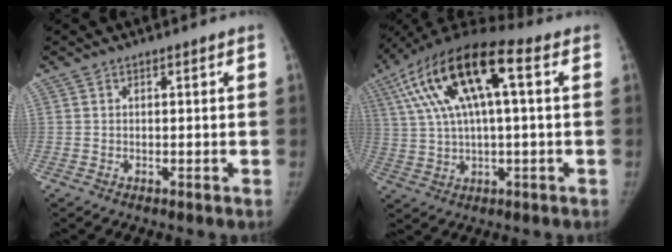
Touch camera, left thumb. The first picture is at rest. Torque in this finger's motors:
{"motor_torque": [-0.02, 1.00, 1.44, -1.33, 0.54]}